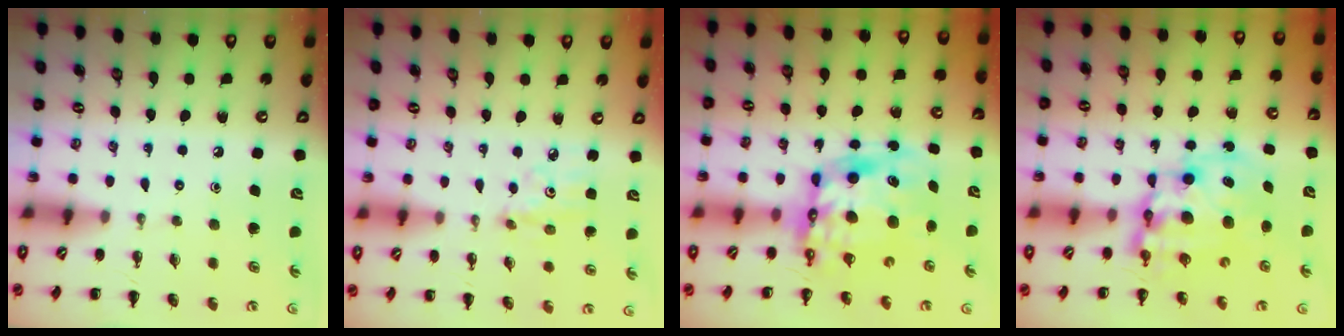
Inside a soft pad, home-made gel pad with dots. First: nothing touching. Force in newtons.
{"total": 5.2, "press": 5.0, "slide": 1.5}
{"total": 12.6, "press": 12.2, "slide": 3.4}
{"total": 12.0, "press": 11.5, "slide": 3.2}